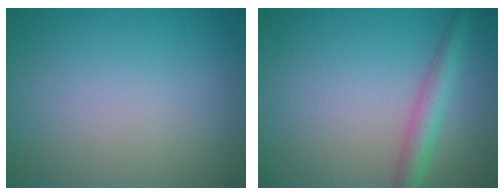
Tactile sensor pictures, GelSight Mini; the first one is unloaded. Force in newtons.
{"total": 3.2, "press": 3.1, "slide": 0.2}